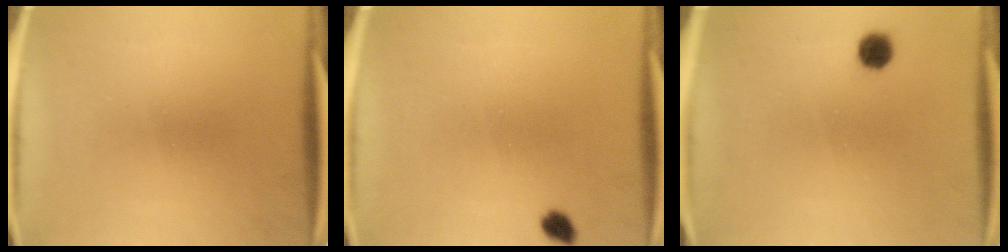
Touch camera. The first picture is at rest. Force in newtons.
{"total": 1.9}
{"total": 3.1}